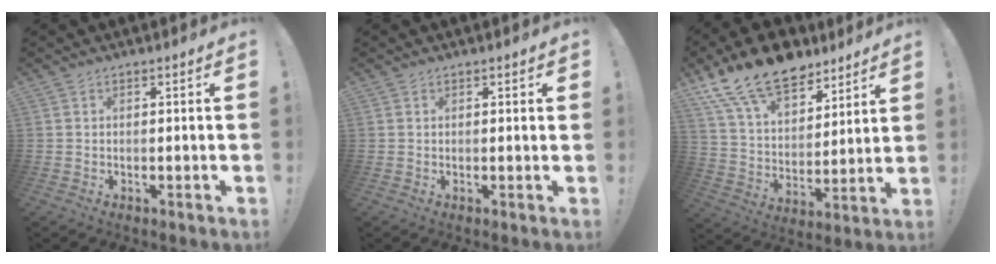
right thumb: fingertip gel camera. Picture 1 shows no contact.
{"total": 0.6, "force": [0.4, 0.3, 0.3], "torque": [0.002, -0.002, 0.005]}
{"total": 18.2, "force": [13.2, 9.4, 8.3], "torque": [-0.150, -0.091, 0.245]}